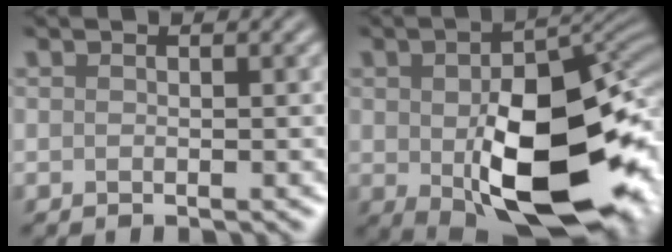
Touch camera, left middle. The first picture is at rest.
{"total": 15.2, "force": [-2.5, 7.8, 12.8], "torque": [-0.193, -0.025, -0.036]}